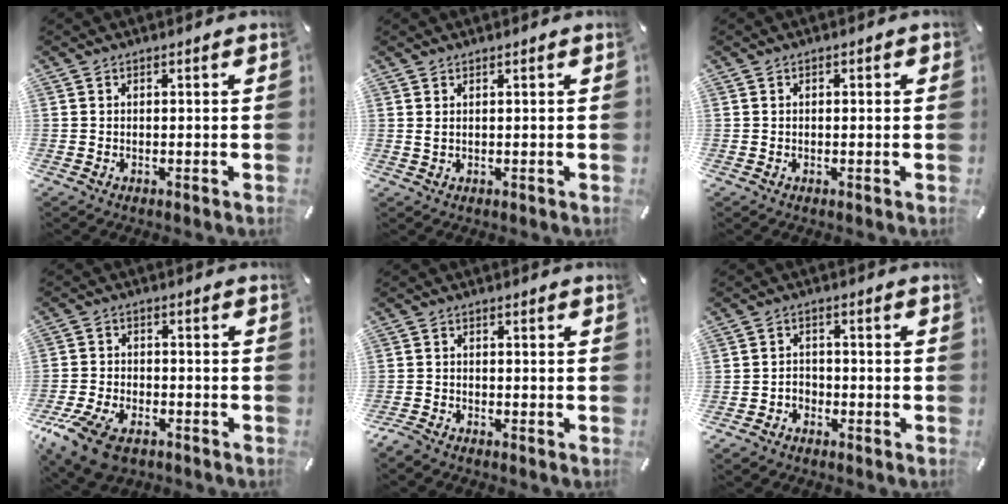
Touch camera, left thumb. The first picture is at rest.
{"total": 1.0, "force": [0.5, 0.2, 0.8], "torque": [-0.017, 0.000, 0.009]}
{"total": 0.8, "force": [-0.2, 0.6, 0.5], "torque": [-0.008, 0.003, -0.006]}
{"total": 10.3, "force": [-6.6, 5.6, 5.6], "torque": [-0.125, 0.027, -0.124]}
{"total": 2.5, "force": [-2.3, 0.7, 0.7], "torque": [-0.025, 0.007, -0.049]}
{"total": 3.6, "force": [-2.4, 2.5, 0.7], "torque": [-0.011, 0.016, -0.049]}